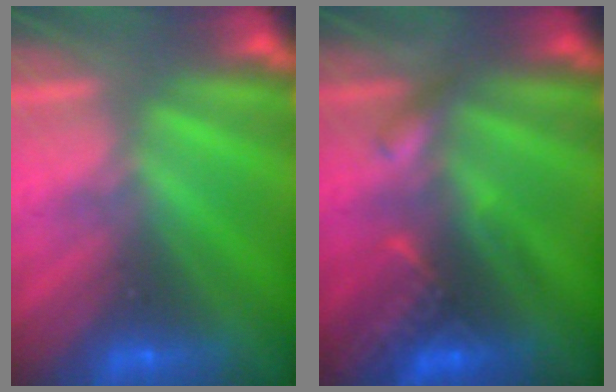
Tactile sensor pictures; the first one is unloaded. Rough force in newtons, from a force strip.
{"total": 2.7}